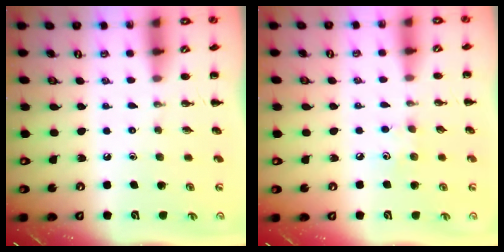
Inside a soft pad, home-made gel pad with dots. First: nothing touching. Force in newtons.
{"total": 6.2, "press": 6.1, "slide": 1.3}